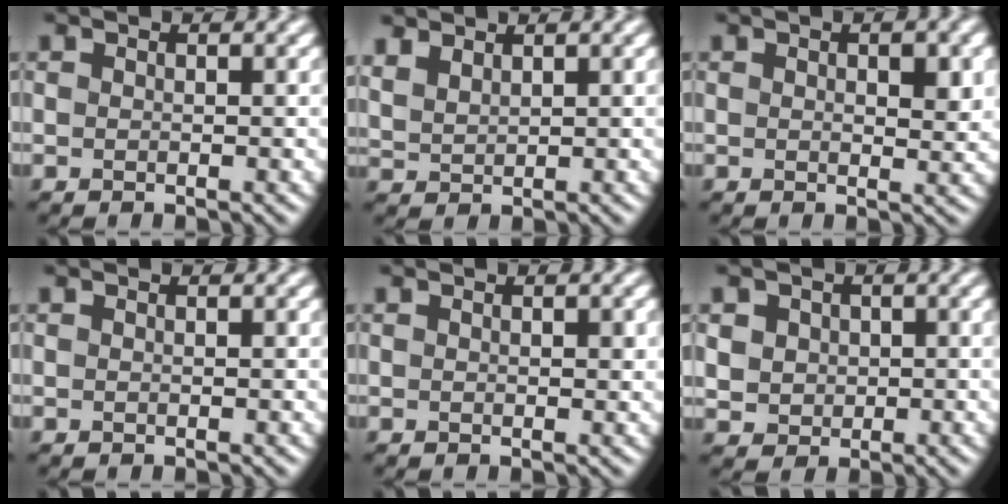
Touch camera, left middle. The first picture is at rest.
{"total": 2.4, "force": [2.0, 1.0, 0.8], "torque": [-0.024, 0.003, 0.051]}
{"total": 2.9, "force": [0.8, 1.0, 2.6], "torque": [-0.034, -0.001, 0.015]}
{"total": 0.0}
{"total": 0.9, "force": [0.3, 0.3, 0.7], "torque": [-0.010, 0.000, 0.006]}
{"total": 3.9, "force": [1.2, 3.4, 1.6], "torque": [-0.040, 0.012, 0.020]}